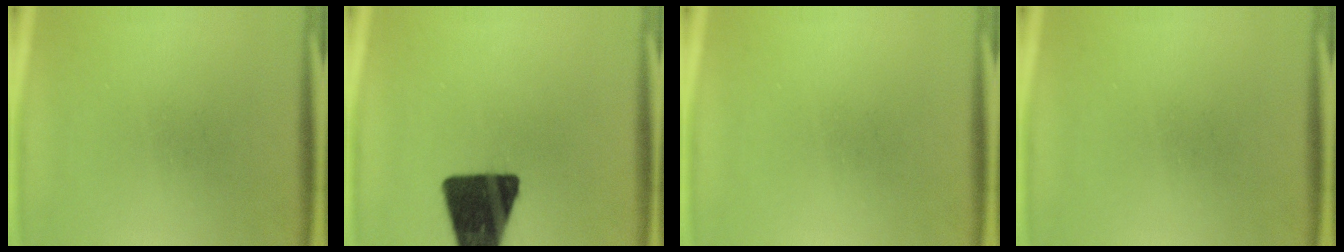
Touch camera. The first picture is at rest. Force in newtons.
{"total": 17.9}
{"total": 0.0}
{"total": 0.0}